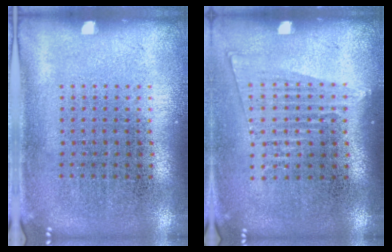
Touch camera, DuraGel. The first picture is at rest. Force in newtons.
{"total": 1.3, "press": 1.2, "slide": 0.7}